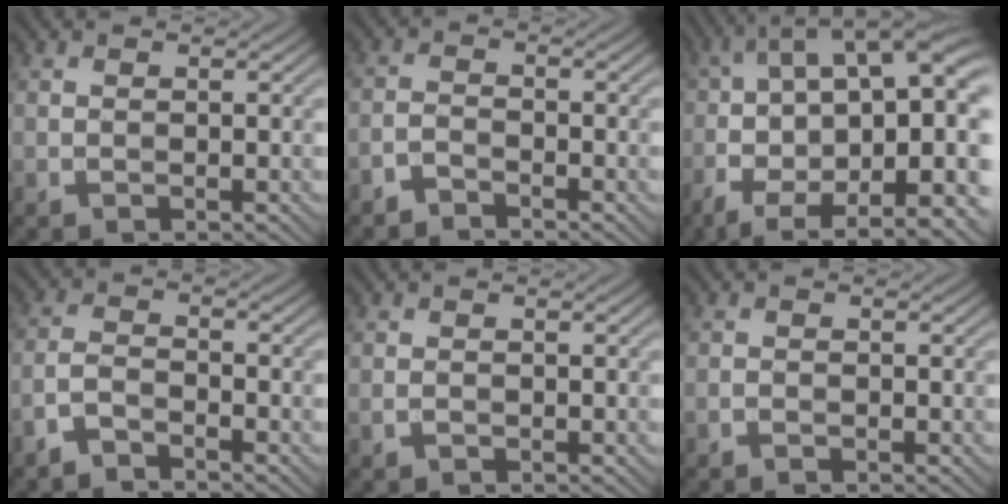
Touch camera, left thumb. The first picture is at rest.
{"total": 2.2, "force": [-2.0, 0.3, 0.7], "torque": [-0.015, 0.002, -0.049]}
{"total": 16.1, "force": [-1.2, 7.5, 14.2], "torque": [-0.242, 0.007, -0.017]}
{"total": 3.2, "force": [-2.7, 0.8, 1.6], "torque": [-0.036, 0.000, -0.068]}
{"total": 0.5, "force": [-0.3, 0.3, 0.3], "torque": [-0.007, -0.001, -0.005]}
{"total": 0.5, "force": [-0.4, 0.2, 0.2], "torque": [-0.002, 0.000, -0.009]}